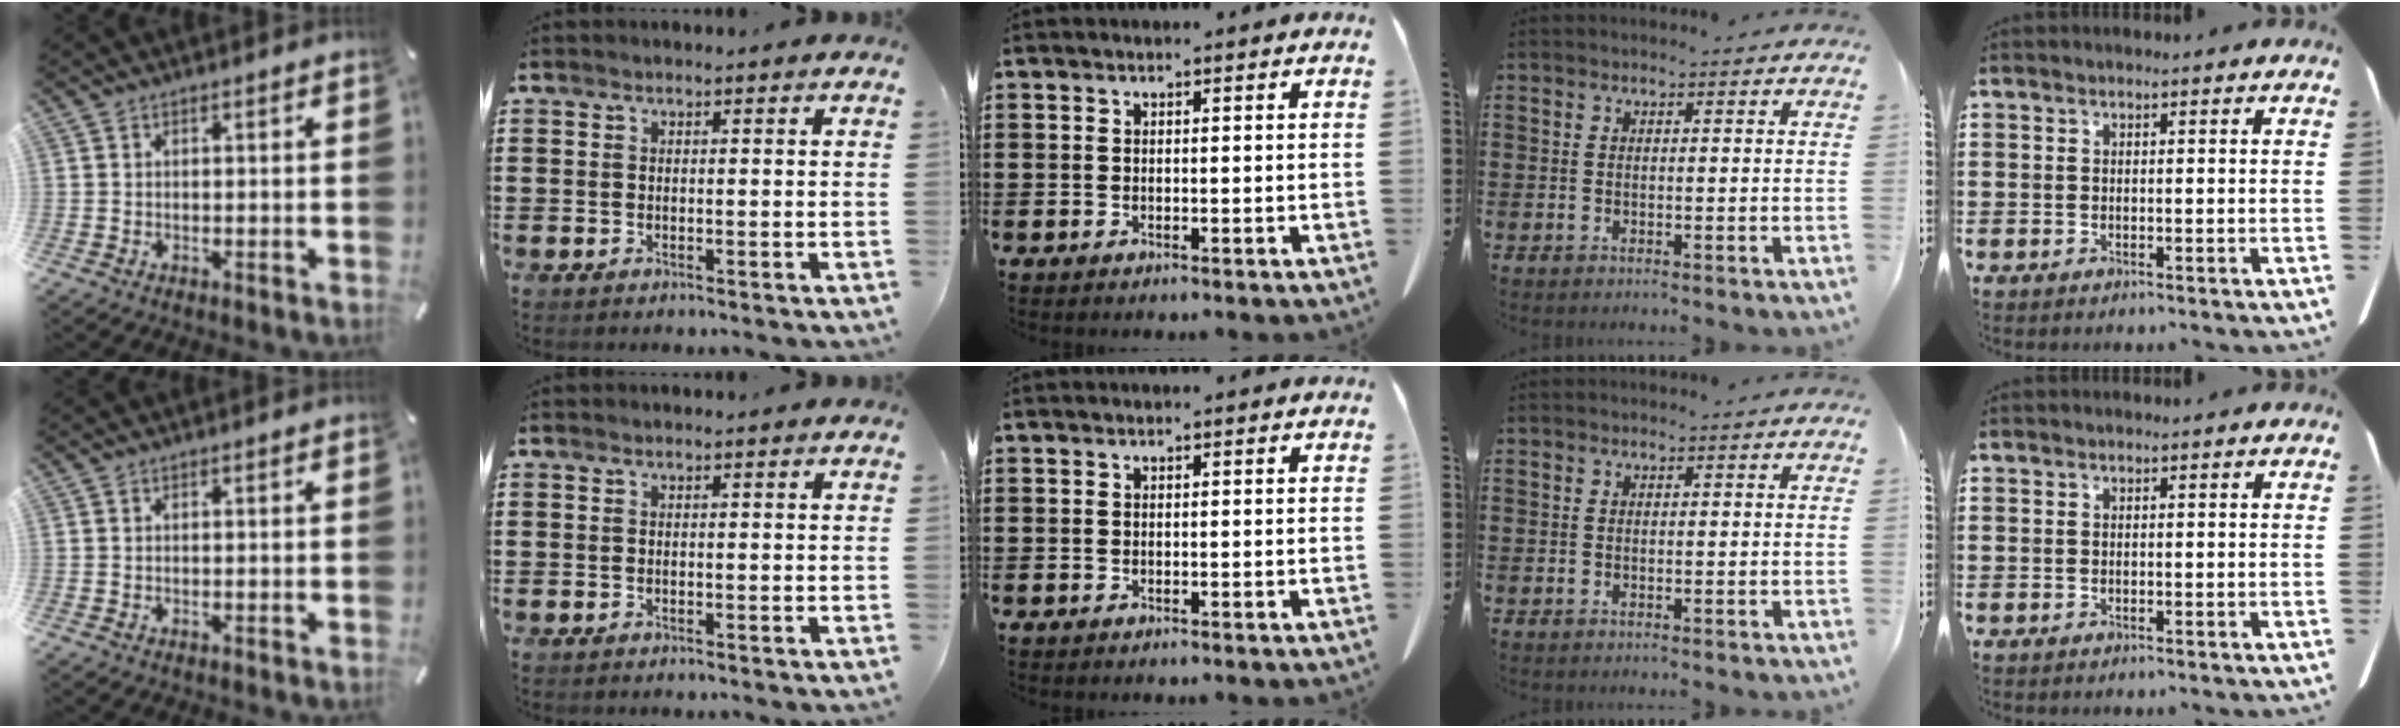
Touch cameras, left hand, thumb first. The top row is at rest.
{}